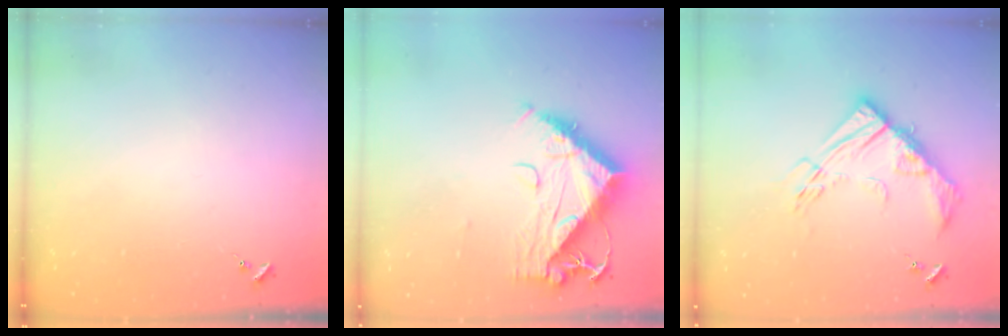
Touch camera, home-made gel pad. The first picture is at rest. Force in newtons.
{"total": 12.0, "press": 11.9, "slide": 1.4}
{"total": 17.2, "press": 17.1, "slide": 1.6}